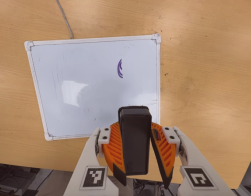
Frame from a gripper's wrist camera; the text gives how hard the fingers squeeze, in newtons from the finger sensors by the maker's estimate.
{"total": 8.1, "left": 8.3, "right": 7.8}